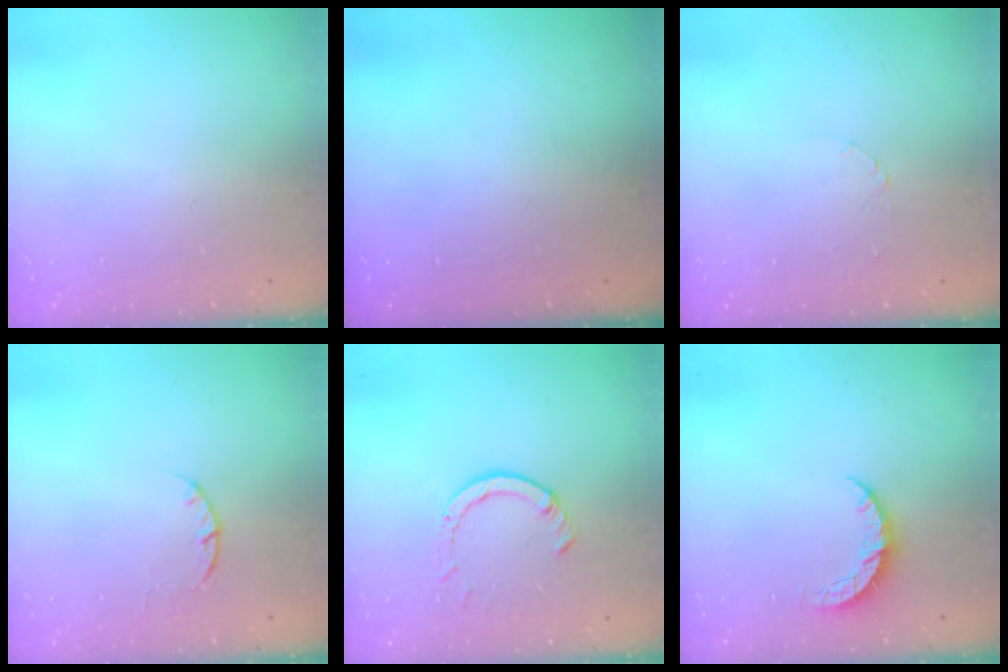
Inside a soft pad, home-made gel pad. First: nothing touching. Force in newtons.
{"total": 0.0}
{"total": 1.3, "press": 1.3, "slide": 0.1}
{"total": 2.5, "press": 2.4, "slide": 0.4}
{"total": 4.2, "press": 4.1, "slide": 0.4}
{"total": 5.2, "press": 5.1, "slide": 0.4}